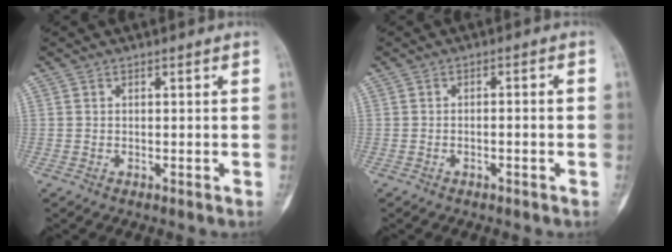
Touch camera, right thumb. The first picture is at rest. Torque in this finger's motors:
{"motor_torque": [-0.59, 0.13, 0.02, 0.05, -0.01]}